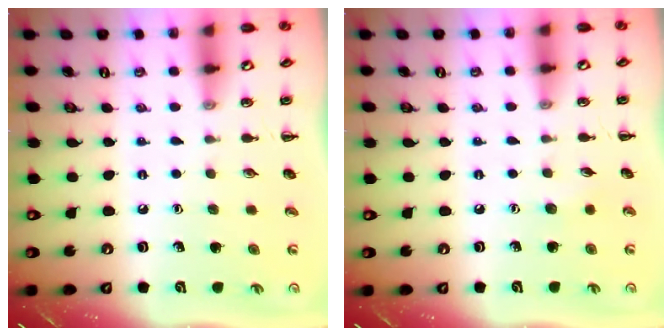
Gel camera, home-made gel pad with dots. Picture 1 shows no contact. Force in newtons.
{"total": 3.8, "press": 3.7, "slide": 0.9}